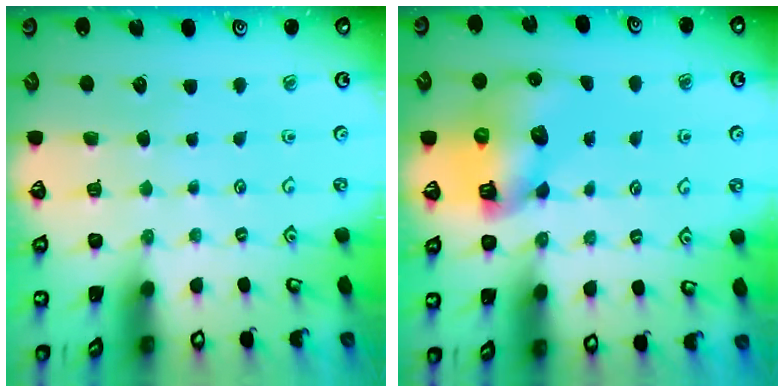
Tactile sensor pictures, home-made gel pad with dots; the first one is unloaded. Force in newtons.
{"total": 9.4, "press": 9.4, "slide": 1.0}